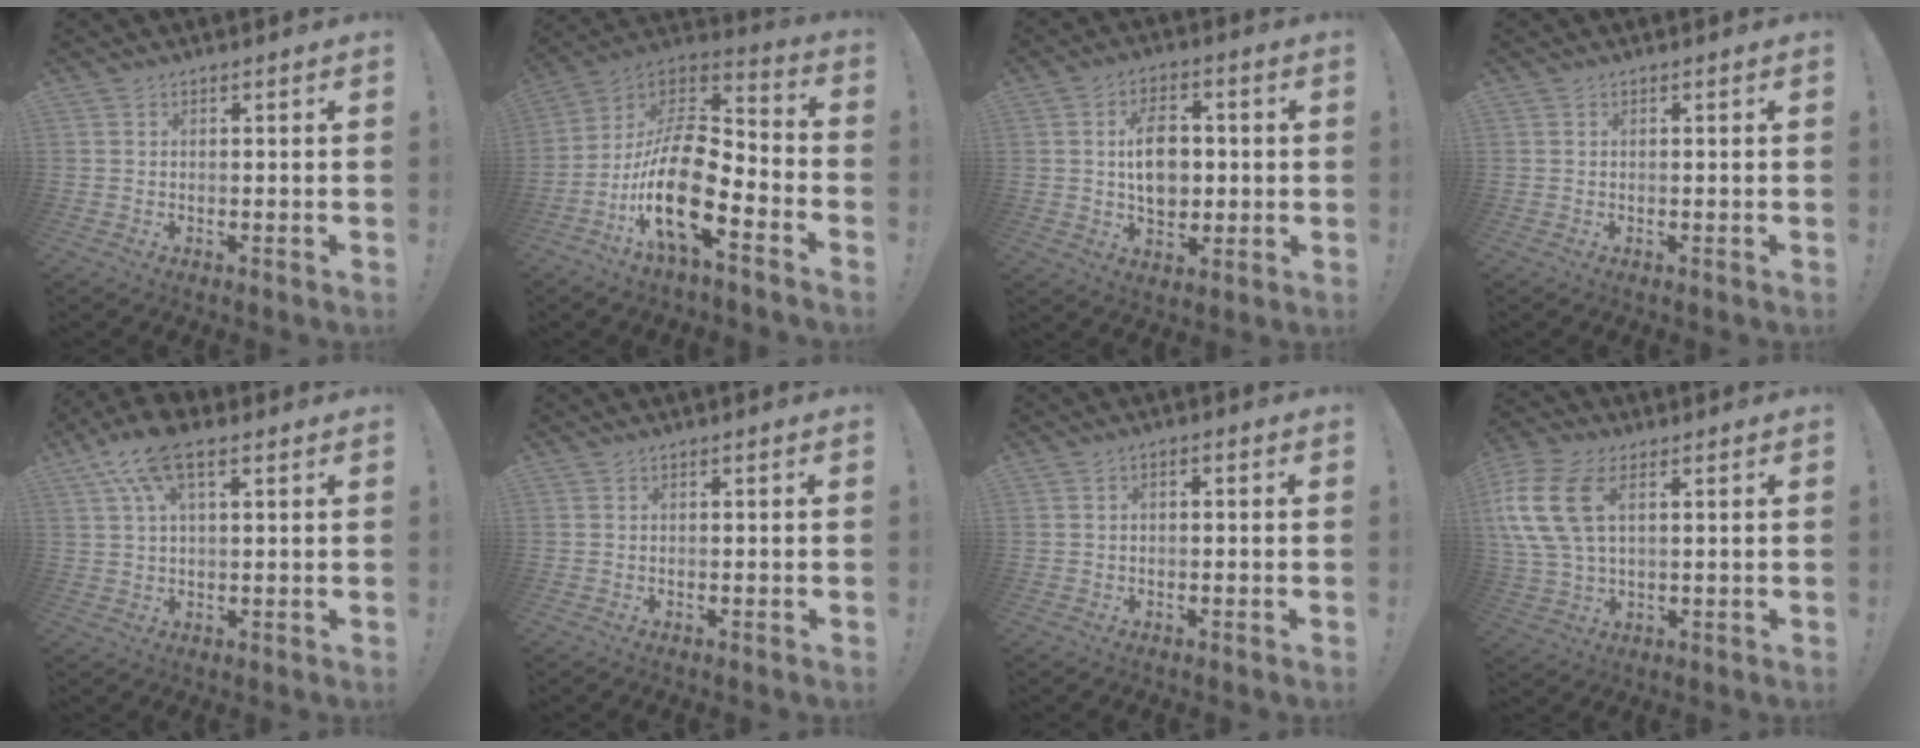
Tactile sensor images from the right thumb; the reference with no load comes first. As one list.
[{"total": 21.2, "force": [-7.1, 9.0, 17.9], "torque": [-0.346, 0.029, -0.118]}, {"total": 11.3, "force": [0.6, 8.0, 8.0], "torque": [-0.114, 0.004, 0.011]}, {"total": 0.0}, {"total": 10.9, "force": [5.4, 4.9, 8.0], "torque": [-0.149, -0.006, 0.101]}, {"total": 0.0}, {"total": 1.5, "force": [-0.7, 0.8, 1.0], "torque": [-0.017, 0.006, -0.013]}, {"total": 15.5, "force": [4.9, 9.0, 11.6], "torque": [-0.239, -0.002, 0.093]}]